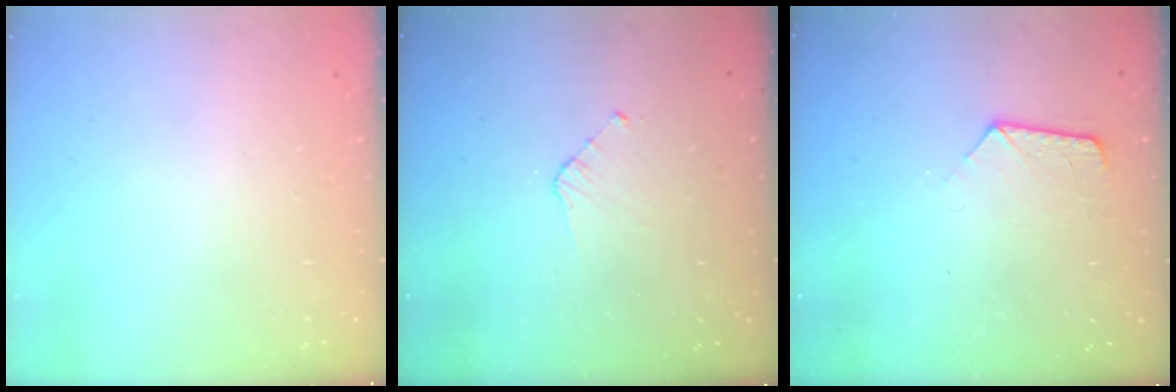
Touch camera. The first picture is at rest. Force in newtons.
{"total": 3.7, "press": 3.7, "slide": 0.3}
{"total": 9.1, "press": 9.1, "slide": 0.8}